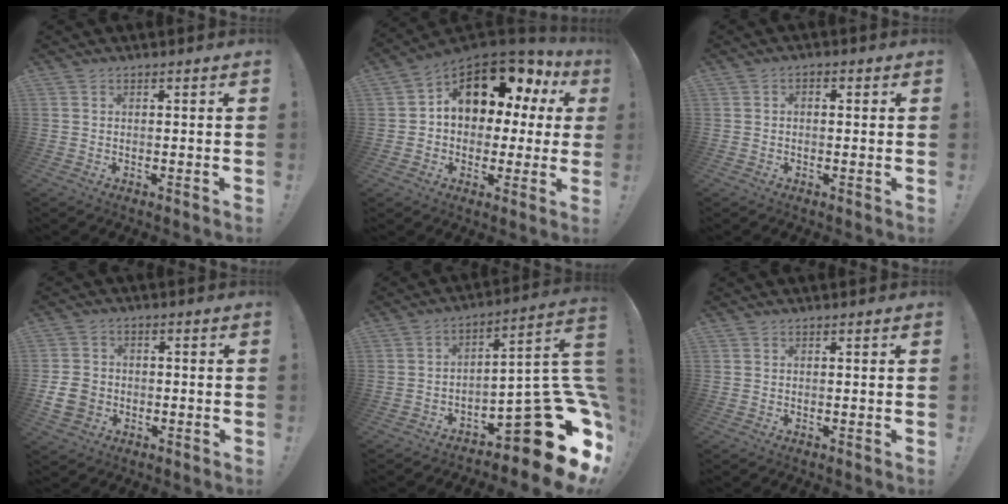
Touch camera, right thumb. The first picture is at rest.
{"total": 14.4, "force": [6.8, 8.9, 9.1], "torque": [-0.132, -0.046, 0.120]}
{"total": 1.6, "force": [-0.7, 1.0, 1.0], "torque": [-0.020, 0.008, -0.012]}
{"total": 8.4, "force": [-2.9, 6.7, 4.1], "torque": [-0.081, 0.021, -0.049]}
{"total": 21.8, "force": [-9.9, 7.3, 18.0], "torque": [-0.199, 0.028, -0.149]}
{"total": 0.0}